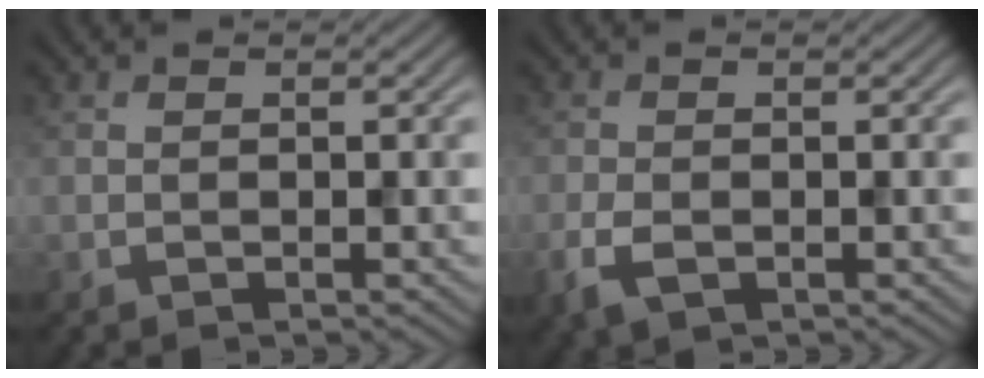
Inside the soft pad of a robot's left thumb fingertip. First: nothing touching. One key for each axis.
{"total": 3.1, "fx": -1.4, "fy": 1.7, "fz": 2.2, "tx": -0.057, "ty": -0.009, "tz": -0.028}